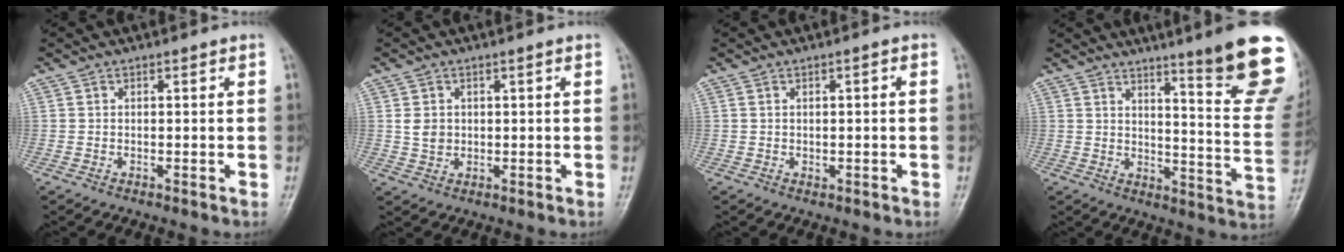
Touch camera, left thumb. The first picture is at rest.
{"total": 2.8, "force": [0.6, 2.3, 1.5], "torque": [-0.016, 0.000, 0.015]}
{"total": 1.4, "force": [-0.2, 0.7, 1.2], "torque": [-0.019, 0.006, -0.003]}
{"total": 19.7, "force": [13.0, 1.6, 14.7], "torque": [-0.158, -0.091, 0.169]}